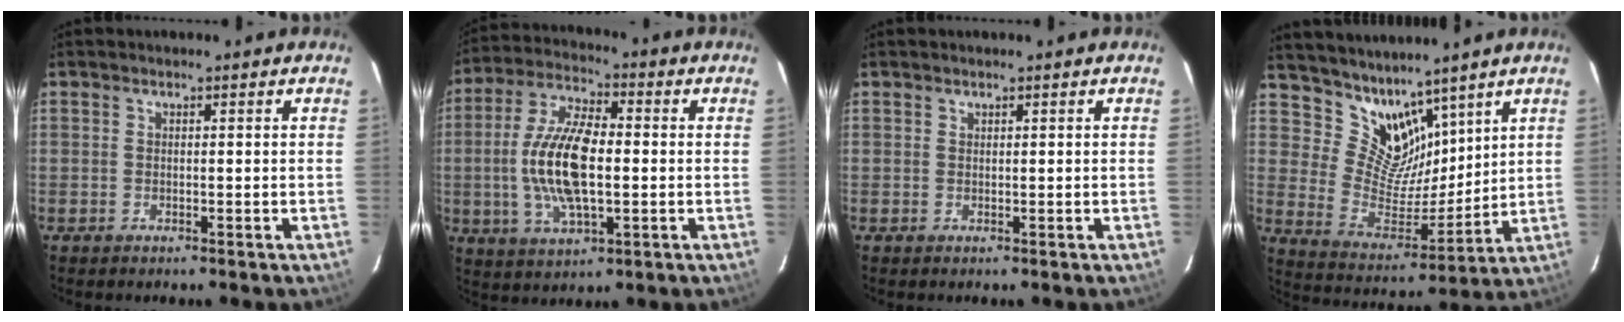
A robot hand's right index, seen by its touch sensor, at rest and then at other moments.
{"total": 14.6, "force": [-1.0, 5.7, 13.4], "torque": [-0.272, 0.006, -0.018]}
{"total": 0.0}
{"total": 11.2, "force": [9.0, 6.0, 3.2], "torque": [-0.056, -0.009, 0.183]}